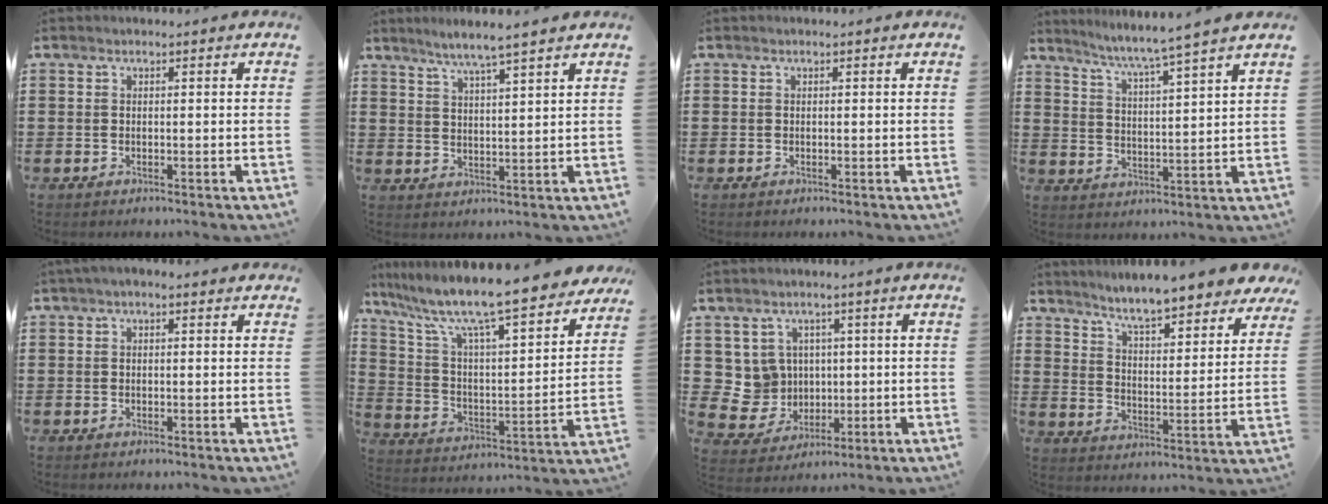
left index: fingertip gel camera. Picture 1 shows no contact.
{"total": 4.7, "force": [4.1, -0.7, 2.2], "torque": [-0.055, -0.014, 0.071]}
{"total": 0.0}
{"total": 4.6, "force": [4.0, -1.5, 1.6], "torque": [-0.050, -0.037, 0.060]}
{"total": 1.1, "force": [0.4, 0.5, 1.0], "torque": [-0.018, 0.006, 0.005]}
{"total": 10.6, "force": [9.0, 0.4, 5.6], "torque": [-0.146, -0.070, 0.146]}
{"total": 6.3, "force": [1.9, 5.9, 0.8], "torque": [-0.056, -0.005, 0.041]}
{"total": 7.3, "force": [6.8, -0.3, 2.8], "torque": [-0.074, -0.047, 0.111]}